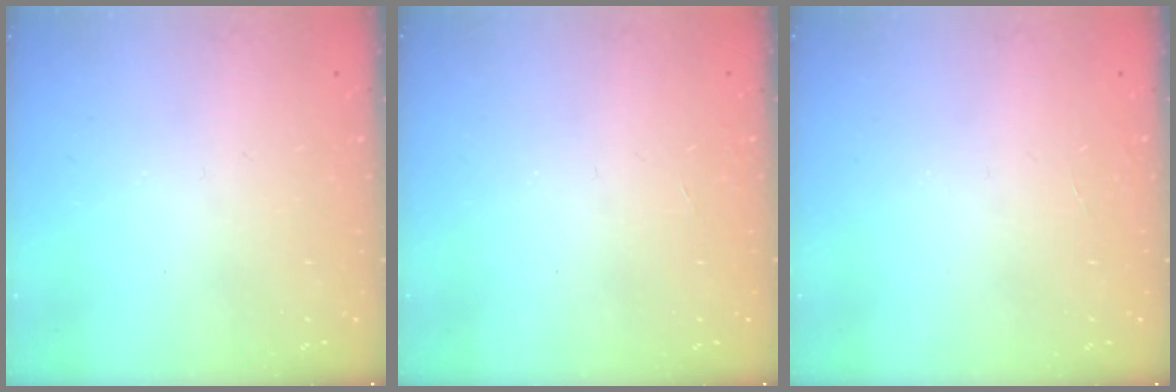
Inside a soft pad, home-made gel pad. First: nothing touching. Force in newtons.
{"total": 0.0}
{"total": 0.0}